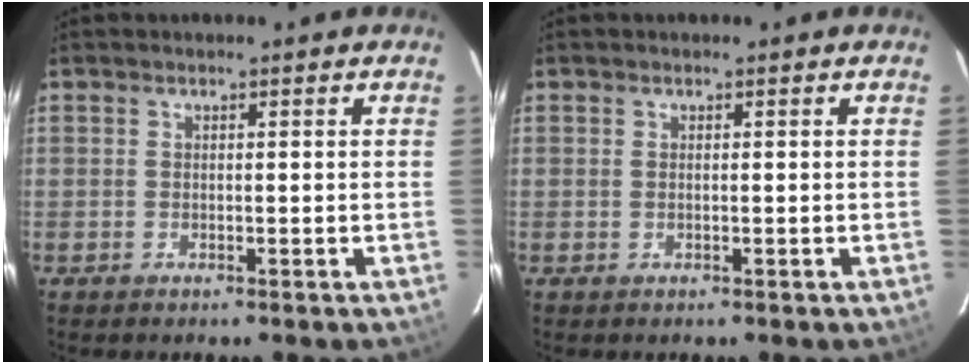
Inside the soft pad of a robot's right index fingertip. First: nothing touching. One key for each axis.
{"total": 0.0}